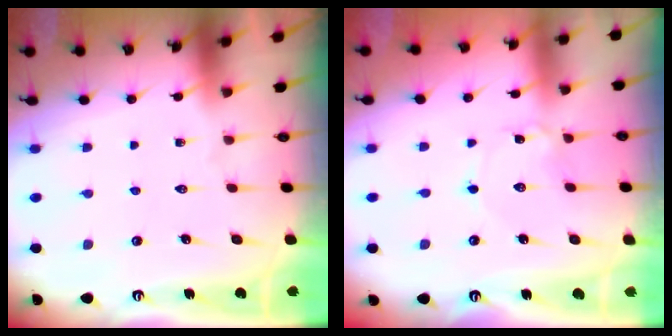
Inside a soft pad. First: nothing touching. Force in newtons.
{"total": 1.6, "press": 1.6, "slide": 0.1}